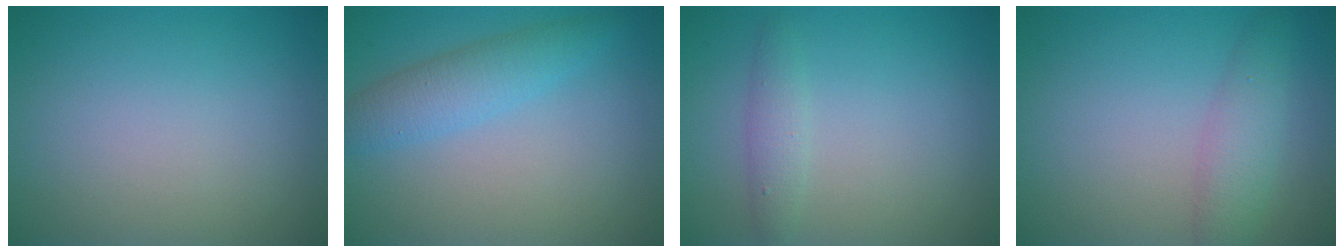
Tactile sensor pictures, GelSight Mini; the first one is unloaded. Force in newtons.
{"total": 3.2, "press": 3.2, "slide": 0.1}
{"total": 1.6, "press": 1.6, "slide": 0.0}
{"total": 2.9, "press": 2.9, "slide": 0.1}